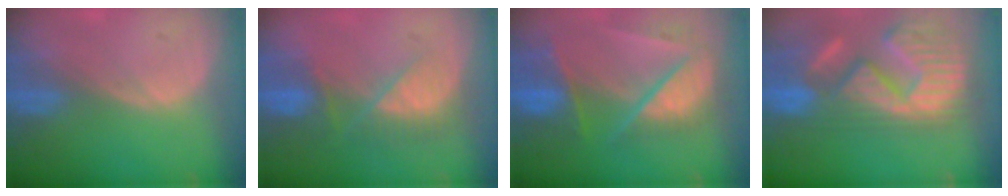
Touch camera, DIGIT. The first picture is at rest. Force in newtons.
{"total": 7.5, "press": 6.7, "slide": 3.4}
{"total": 9.8, "press": 8.4, "slide": 4.9}
{"total": 15.4, "press": 12.7, "slide": 8.7}